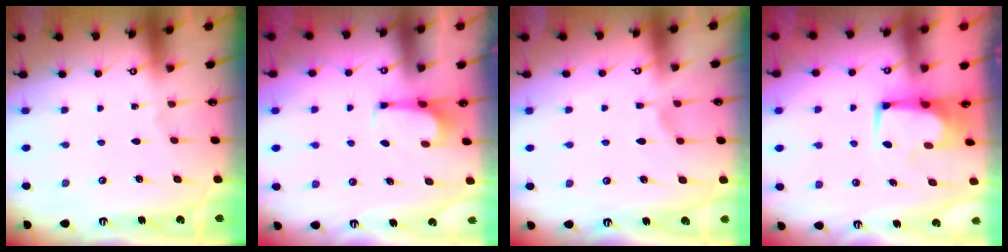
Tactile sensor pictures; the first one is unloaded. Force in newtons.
{"total": 1.6, "press": 1.6, "slide": 0.2}
{"total": 5.4, "press": 5.4, "slide": 0.6}
{"total": 1.2, "press": 1.2, "slide": 0.2}